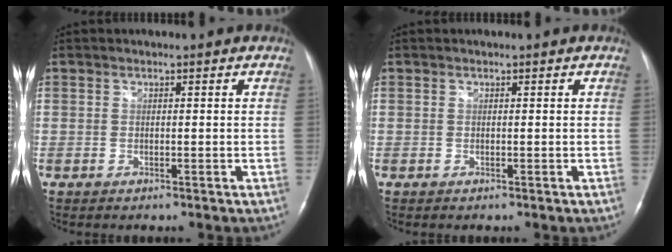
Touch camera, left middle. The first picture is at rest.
{"total": 0.0}